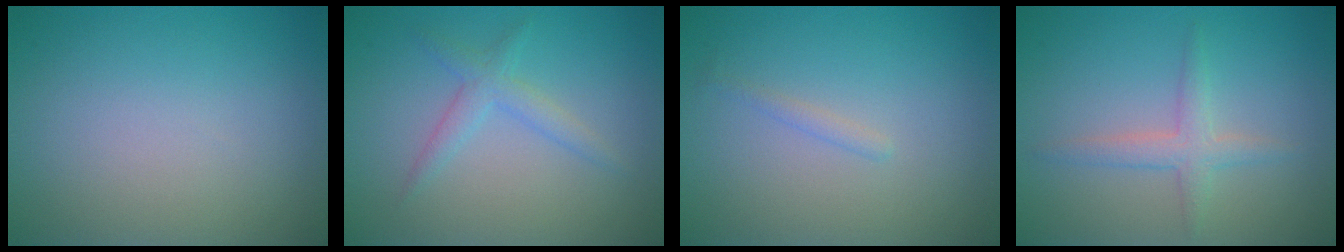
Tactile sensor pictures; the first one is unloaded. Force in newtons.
{"total": 2.0, "press": 2.0, "slide": 0.2}
{"total": 0.7, "press": 0.7, "slide": 0.1}
{"total": 2.2, "press": 2.2, "slide": 0.1}